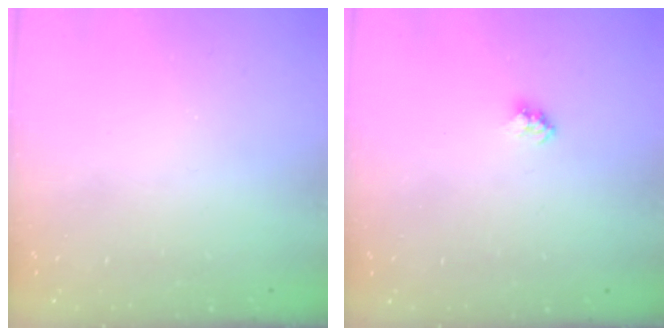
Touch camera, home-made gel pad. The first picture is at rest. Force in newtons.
{"total": 2.4, "press": 2.4, "slide": 0.2}